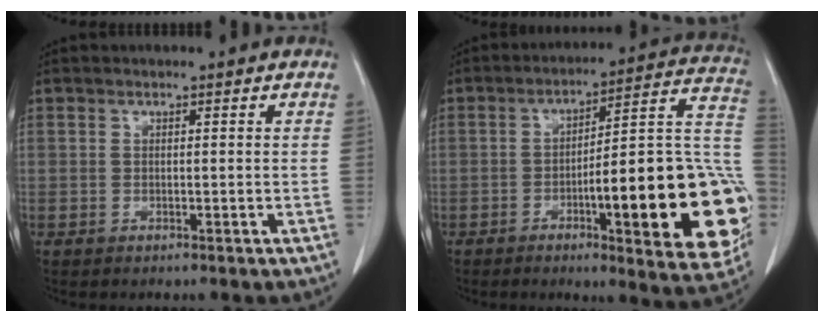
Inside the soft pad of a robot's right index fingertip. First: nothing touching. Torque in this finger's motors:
{"motor_torque": [2.14, 0.00, 1.05, 0.21]}